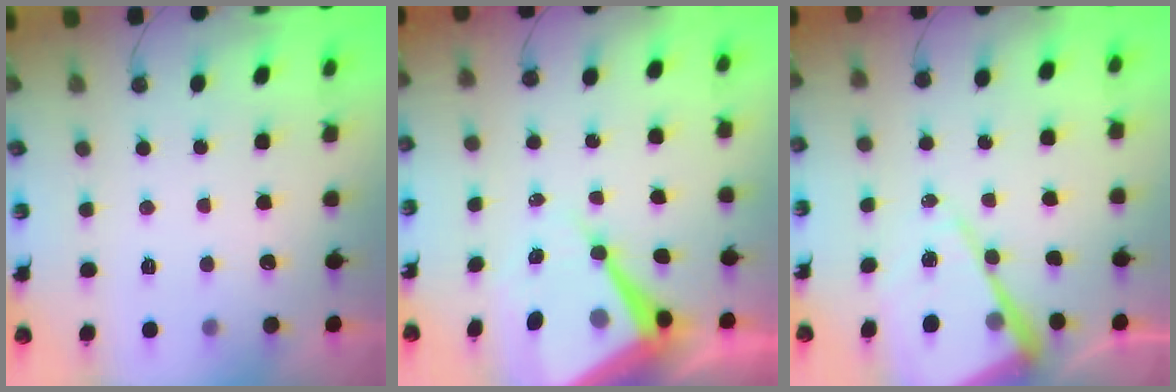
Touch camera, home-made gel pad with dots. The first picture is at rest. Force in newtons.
{"total": 15.8, "press": 15.8, "slide": 1.3}
{"total": 13.1, "press": 13.1, "slide": 1.1}